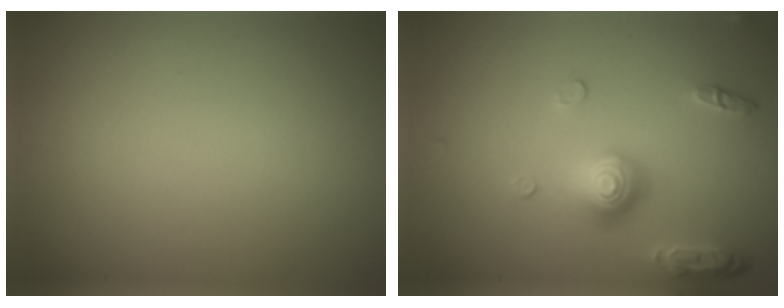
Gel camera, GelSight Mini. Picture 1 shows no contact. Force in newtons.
{"total": 3.8, "press": 2.9, "slide": 2.4}